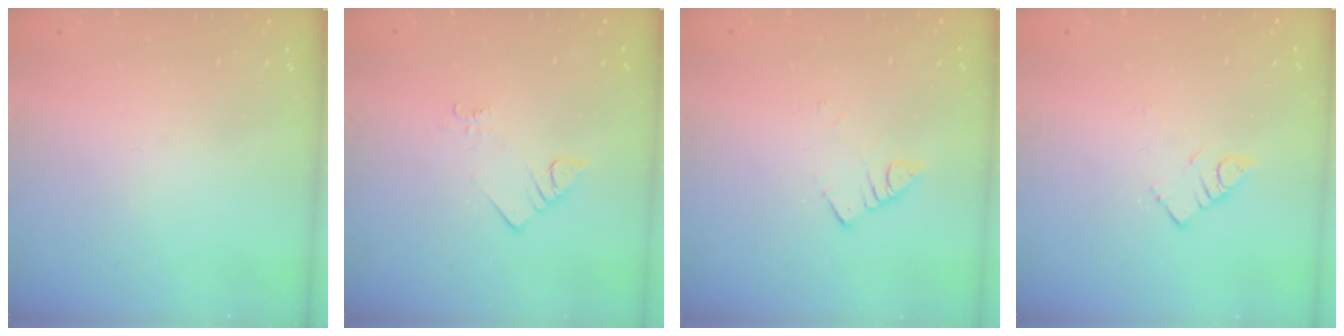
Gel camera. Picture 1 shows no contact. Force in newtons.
{"total": 2.1, "press": 2.0, "slide": 0.5}
{"total": 3.1, "press": 3.1, "slide": 0.5}
{"total": 3.8, "press": 3.7, "slide": 0.5}